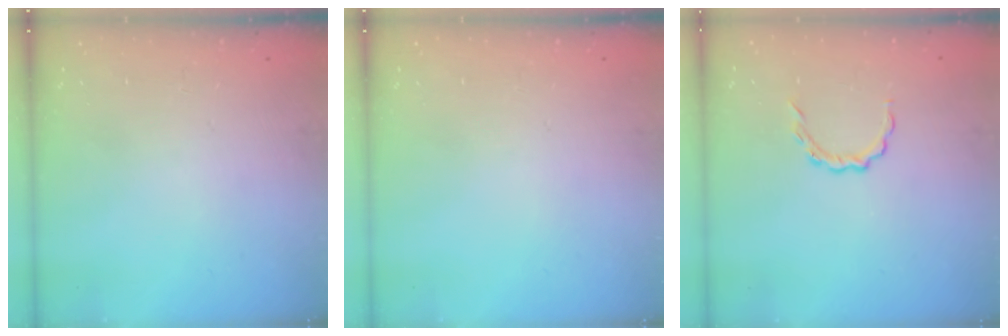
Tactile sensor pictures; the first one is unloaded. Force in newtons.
{"total": 0.0}
{"total": 3.9, "press": 3.7, "slide": 1.2}